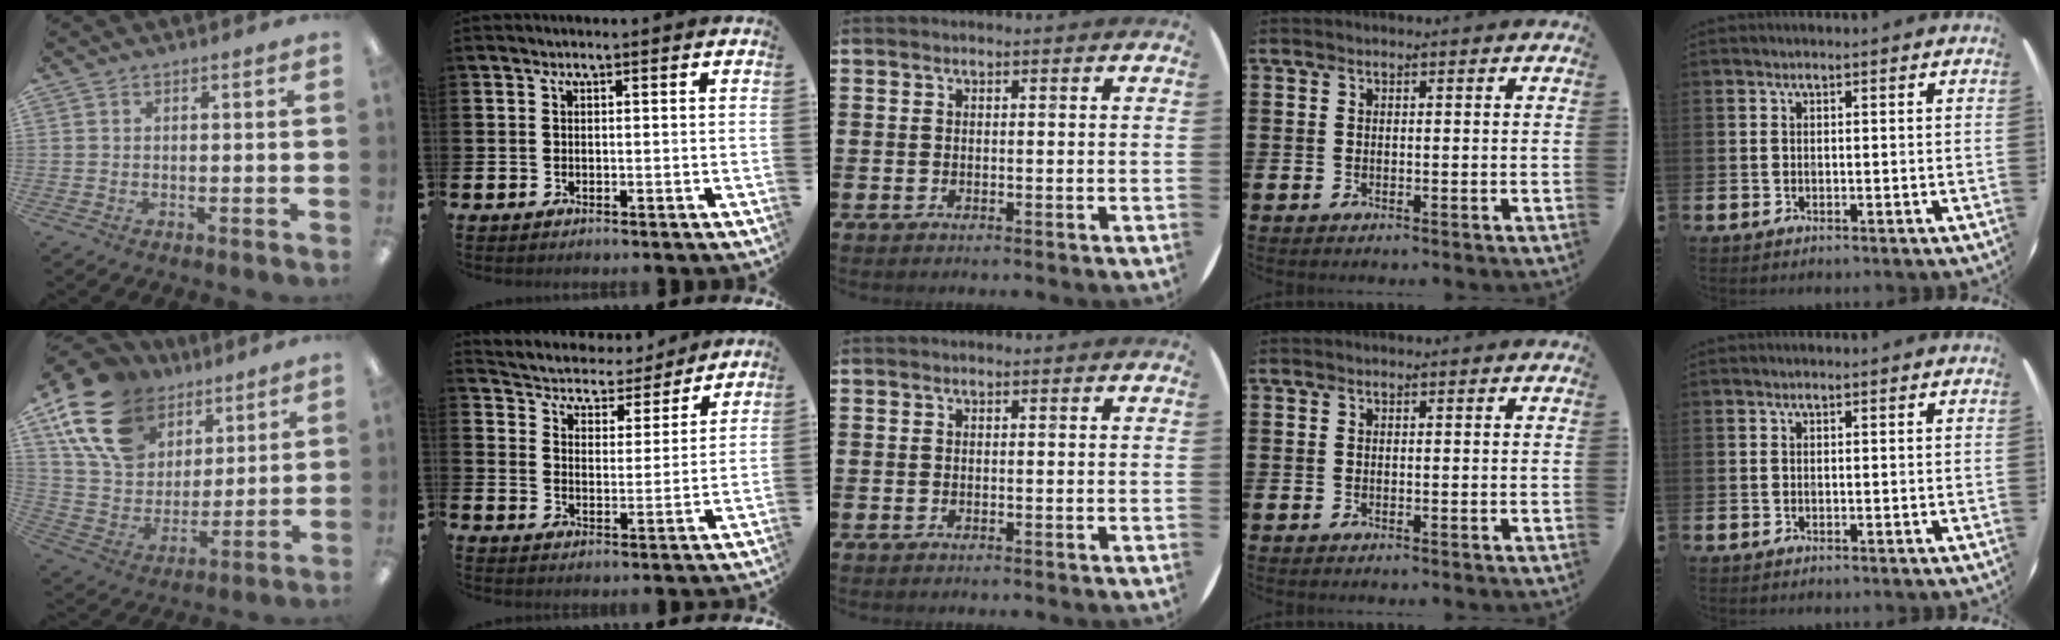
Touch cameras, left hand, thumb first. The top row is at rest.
{"thumb": {"total": 19.3, "force": [11.2, 12.8, 9.2], "torque": [-0.181, -0.042, 0.215]}, "index": {"total": 4.8, "force": [4.5, 1.6, -0.1], "torque": [-0.023, -0.046, 0.071]}}